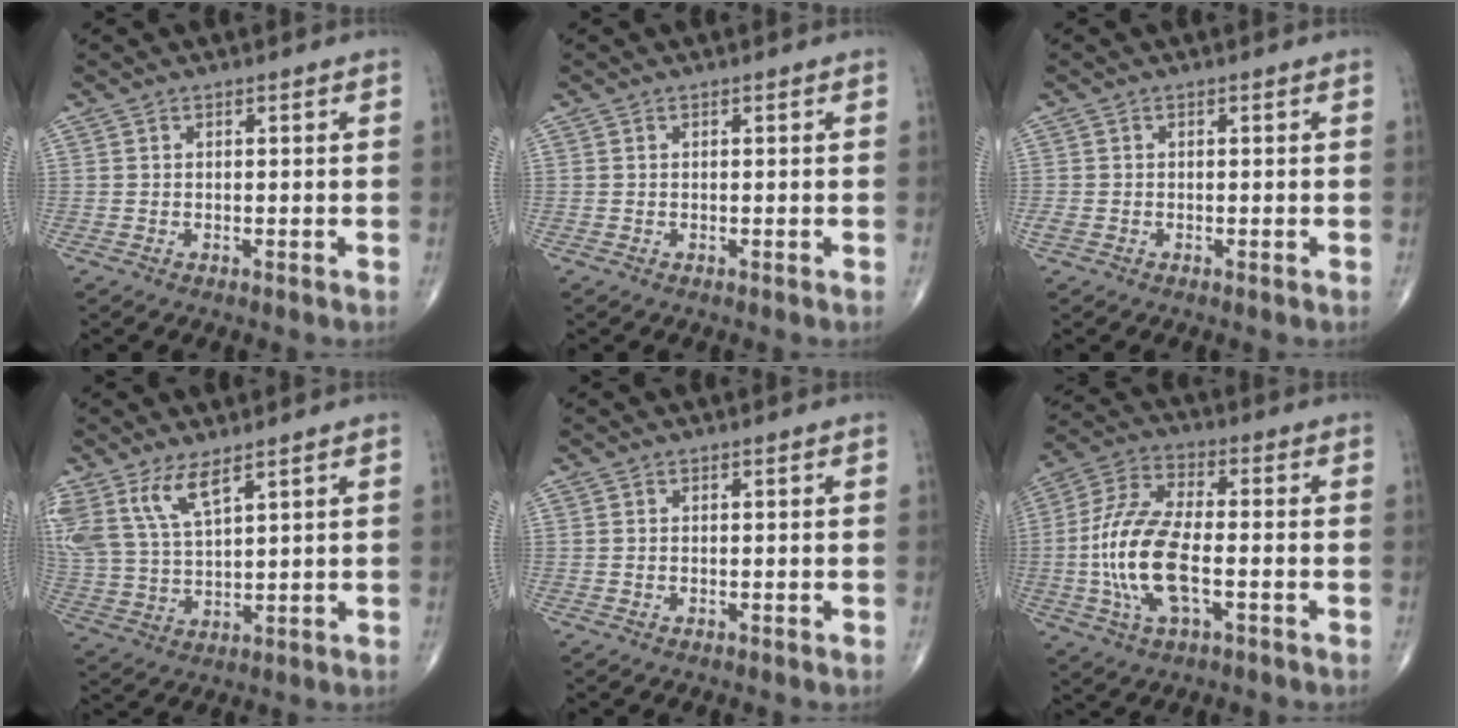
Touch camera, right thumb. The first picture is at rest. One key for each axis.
{"total": 0.0}
{"total": 1.1, "fx": -0.4, "fy": 0.7, "fz": 0.8, "tx": -0.021, "ty": -0.001, "tz": -0.006}
{"total": 9.5, "fx": 5.8, "fy": 3.2, "fz": 6.7, "tx": -0.148, "ty": -0.018, "tz": 0.130}
{"total": 0.0}
{"total": 14.7, "fx": -2.8, "fy": 6.3, "fz": 12.9, "tx": -0.279, "ty": 0.023, "tz": -0.054}